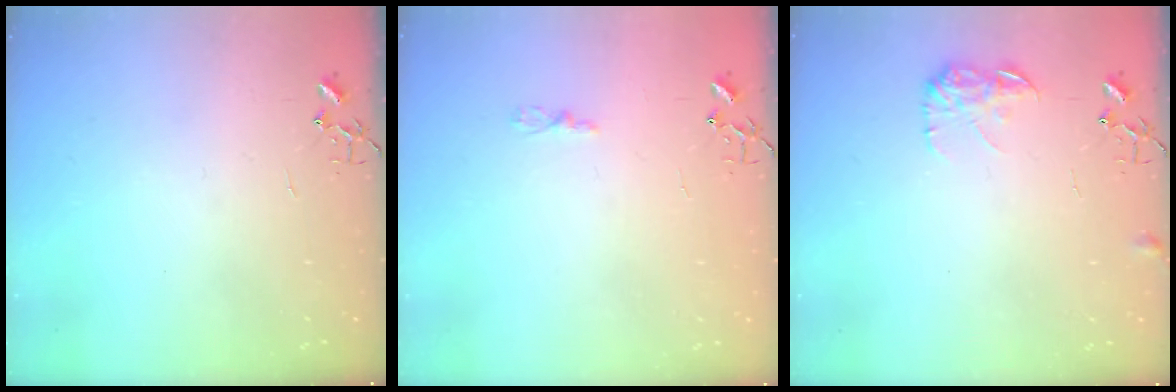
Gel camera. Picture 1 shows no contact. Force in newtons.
{"total": 2.9, "press": 2.9, "slide": 0.4}
{"total": 8.4, "press": 8.4, "slide": 0.4}